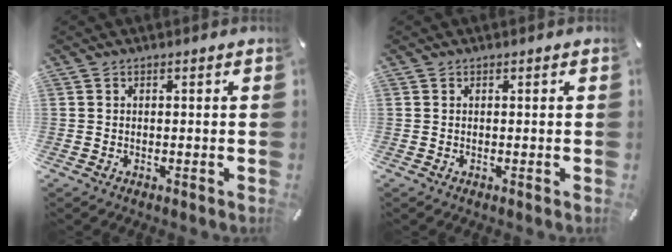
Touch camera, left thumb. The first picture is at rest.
{"total": 0.0}